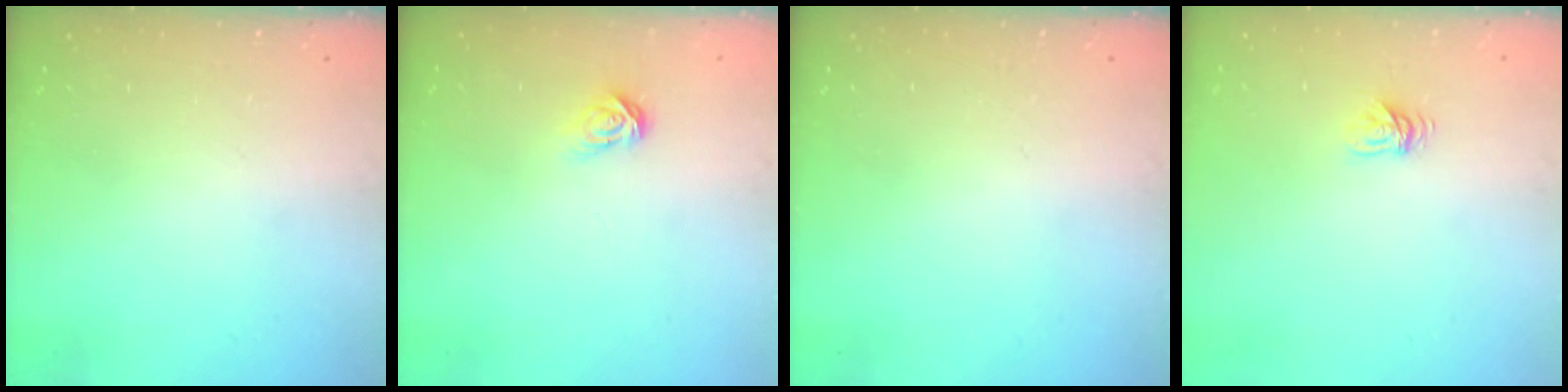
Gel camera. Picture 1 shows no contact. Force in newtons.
{"total": 3.9, "press": 3.9, "slide": 0.1}
{"total": 0.0}
{"total": 4.3, "press": 4.3, "slide": 0.5}